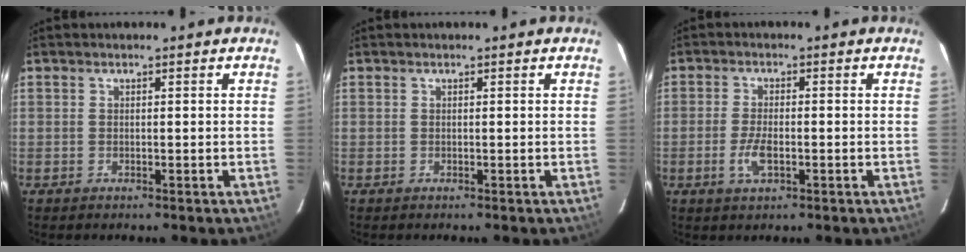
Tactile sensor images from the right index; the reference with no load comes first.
{"total": 0.0}
{"total": 4.5, "force": [-1.5, 1.8, 3.8], "torque": [-0.085, -0.003, -0.029]}